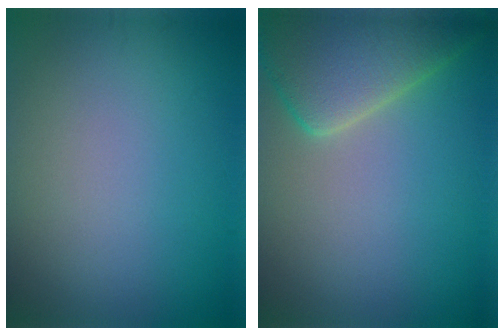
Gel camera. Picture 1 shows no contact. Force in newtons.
{"total": 7.4, "press": 7.4, "slide": 0.6}